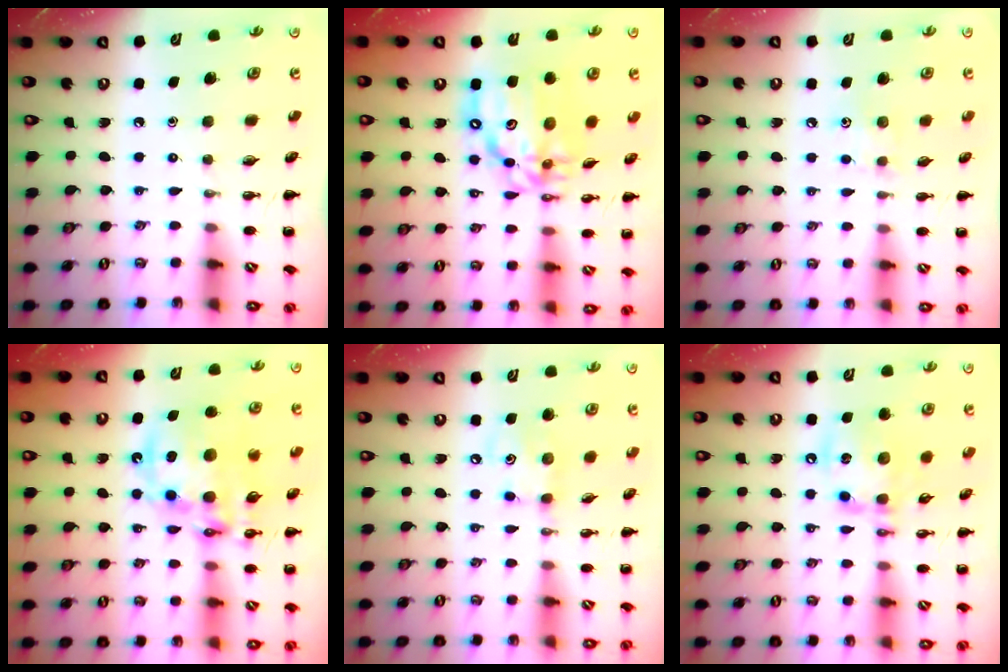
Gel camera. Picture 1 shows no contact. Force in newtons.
{"total": 15.2, "press": 14.7, "slide": 4.2}
{"total": 5.9, "press": 5.8, "slide": 1.3}
{"total": 16.9, "press": 16.4, "slide": 4.0}
{"total": 5.5, "press": 5.5, "slide": 0.4}
{"total": 13.8, "press": 13.7, "slide": 1.6}